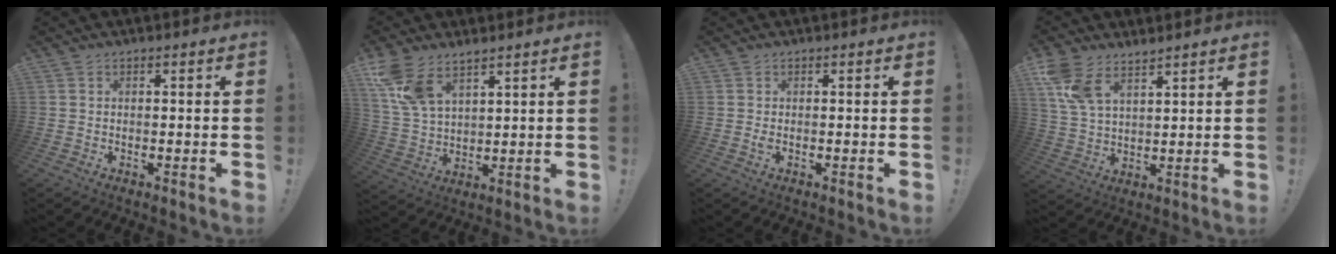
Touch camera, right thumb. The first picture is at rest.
{"total": 10.2, "force": [7.1, 4.9, 5.4], "torque": [-0.115, -0.025, 0.142]}
{"total": 0.9, "force": [-0.3, 0.2, 0.8], "torque": [-0.016, -0.001, -0.005]}
{"total": 8.8, "force": [6.3, 3.8, 4.8], "torque": [-0.099, -0.023, 0.124]}